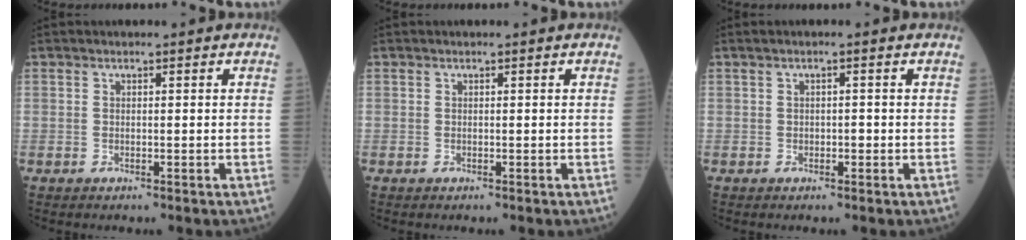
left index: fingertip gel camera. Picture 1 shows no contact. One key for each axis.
{"total": 0.0}
{"total": 1.0, "fx": -0.1, "fy": 0.4, "fz": 1.0, "tx": -0.015, "ty": 0.004, "tz": -0.002}